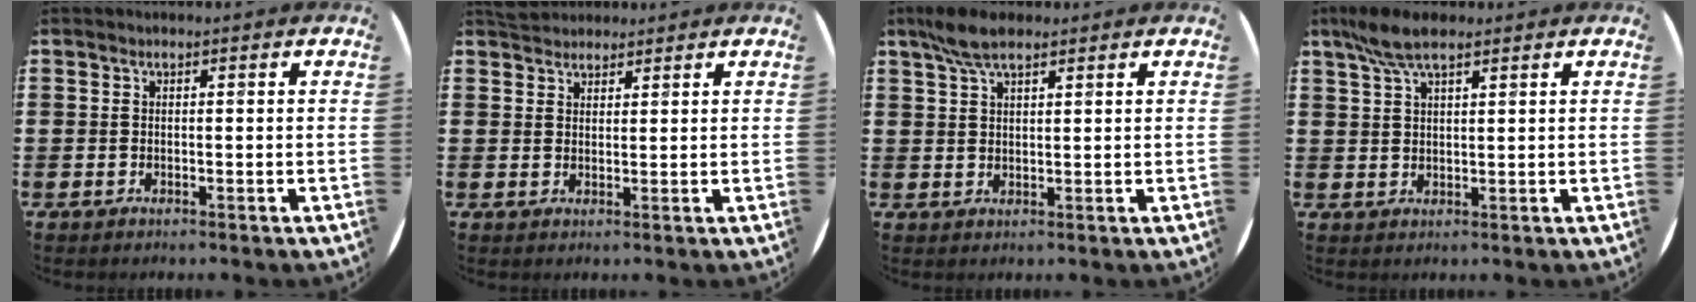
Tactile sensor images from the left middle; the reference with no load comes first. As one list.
[{"total": 2.6, "force": [2.5, 0.8, 0.0], "torque": [0.004, -0.002, 0.047]}, {"total": 4.8, "force": [3.5, 1.6, 2.9], "torque": [-0.064, 0.004, 0.063]}, {"total": 5.4, "force": [3.9, 1.4, 3.4], "torque": [-0.076, 0.002, 0.070]}]